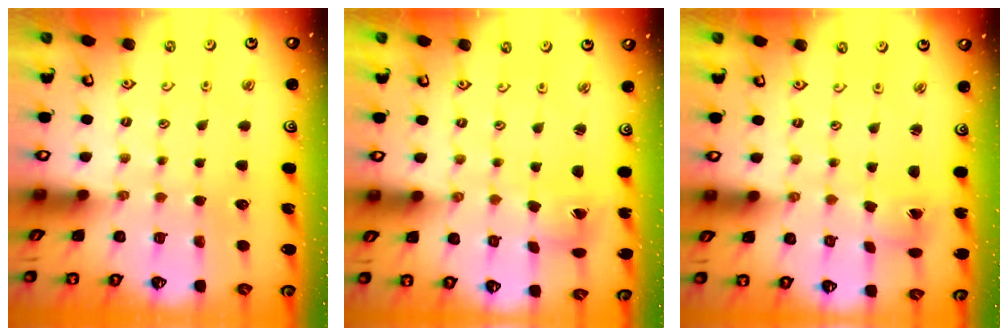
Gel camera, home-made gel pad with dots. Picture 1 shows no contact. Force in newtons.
{"total": 1.3, "press": 1.3, "slide": 0.1}
{"total": 0.5, "press": 0.5, "slide": 0.1}